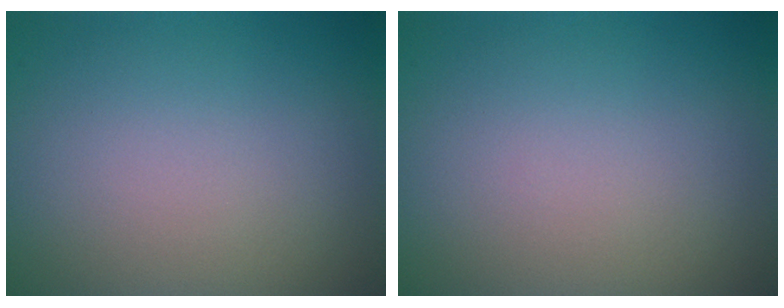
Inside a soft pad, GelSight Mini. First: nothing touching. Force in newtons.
{"total": 0.0}